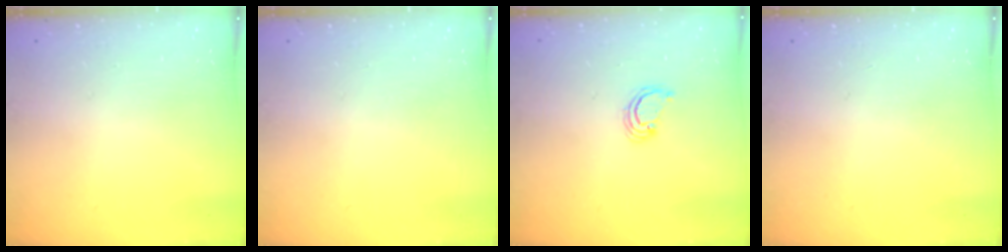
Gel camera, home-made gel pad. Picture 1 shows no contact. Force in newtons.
{"total": 0.0}
{"total": 2.5, "press": 2.5, "slide": 0.2}
{"total": 0.0}